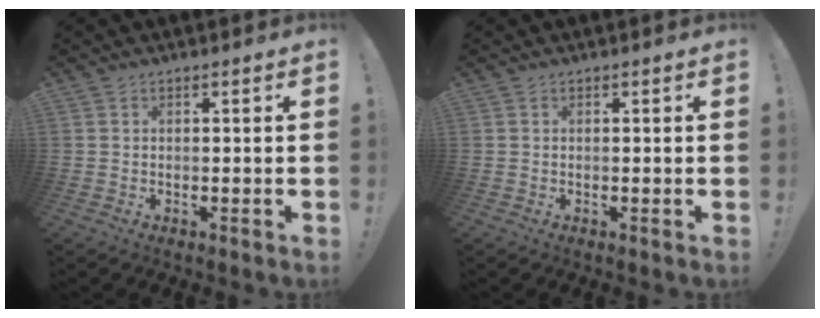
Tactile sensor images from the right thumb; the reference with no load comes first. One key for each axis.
{"total": 0.0}